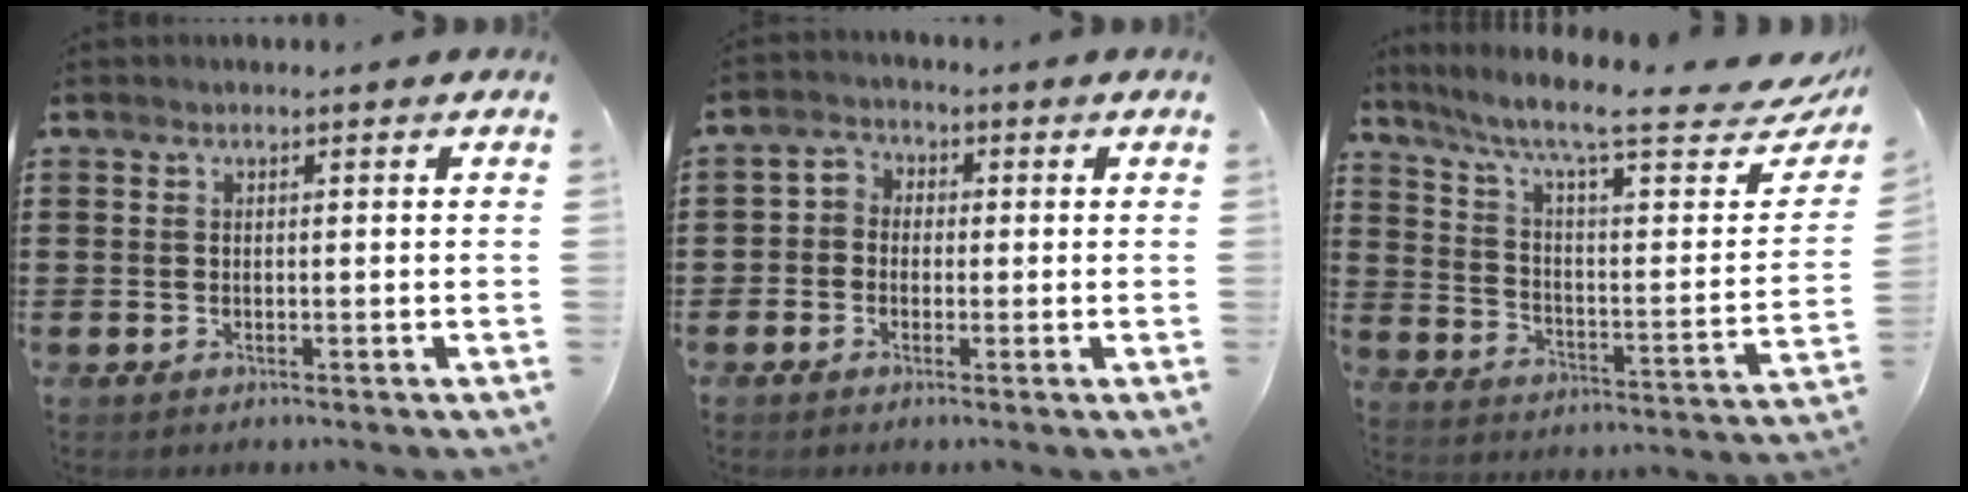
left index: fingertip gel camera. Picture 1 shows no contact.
{"total": 2.6, "force": [-1.3, 2.3, 0.2], "torque": [-0.016, 0.011, -0.032]}
{"total": 9.8, "force": [7.6, 1.2, 6.1], "torque": [-0.130, -0.051, 0.121]}